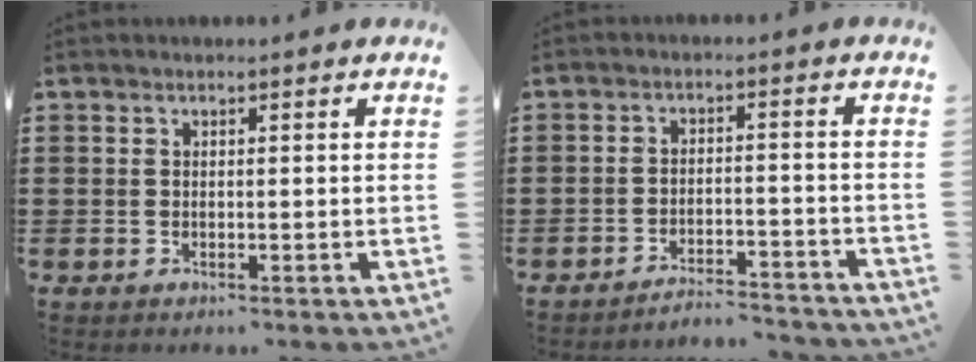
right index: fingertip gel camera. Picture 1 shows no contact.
{"total": 3.8, "force": [-3.8, 0.1, 0.5], "torque": [-0.012, 0.002, -0.079]}